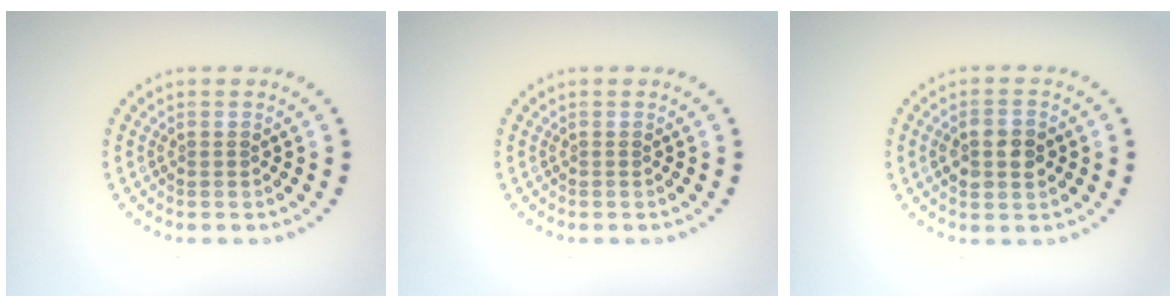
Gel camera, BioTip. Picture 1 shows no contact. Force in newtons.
{"total": 0.0}
{"total": 3.7, "press": 3.7, "slide": 0.1}